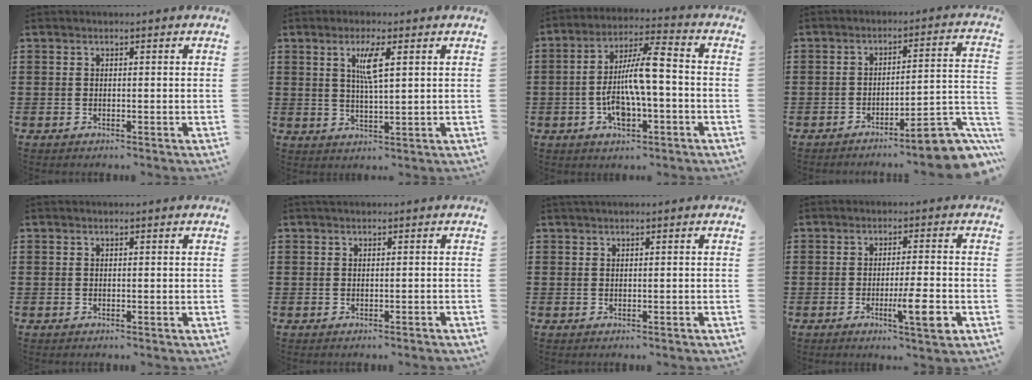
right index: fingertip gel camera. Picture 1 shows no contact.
{"total": 4.4, "force": [1.7, 0.8, 4.0], "torque": [-0.084, 0.005, 0.025]}
{"total": 10.4, "force": [-1.9, 3.4, 9.7], "torque": [-0.192, 0.003, -0.035]}
{"total": 7.9, "force": [-6.0, 1.0, 5.0], "torque": [-0.073, 0.003, -0.110]}
{"total": 0.0}
{"total": 0.0}
{"total": 0.0}
{"total": 6.5, "force": [-2.4, 0.5, 6.0], "torque": [-0.099, -0.014, -0.038]}